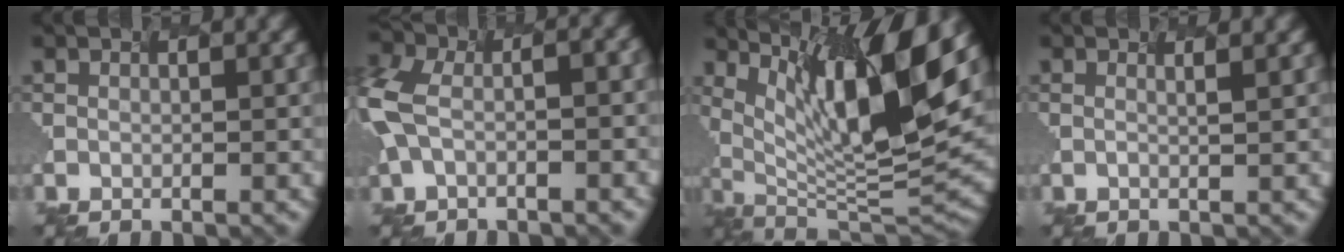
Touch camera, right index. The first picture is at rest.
{"total": 8.0, "force": [-1.9, 4.4, 6.5], "torque": [-0.163, 0.005, -0.017]}
{"total": 12.1, "force": [5.3, 2.9, 10.5], "torque": [-0.190, 0.000, 0.113]}
{"total": 1.3, "force": [0.4, 0.4, 1.1], "torque": [-0.009, 0.009, -0.010]}